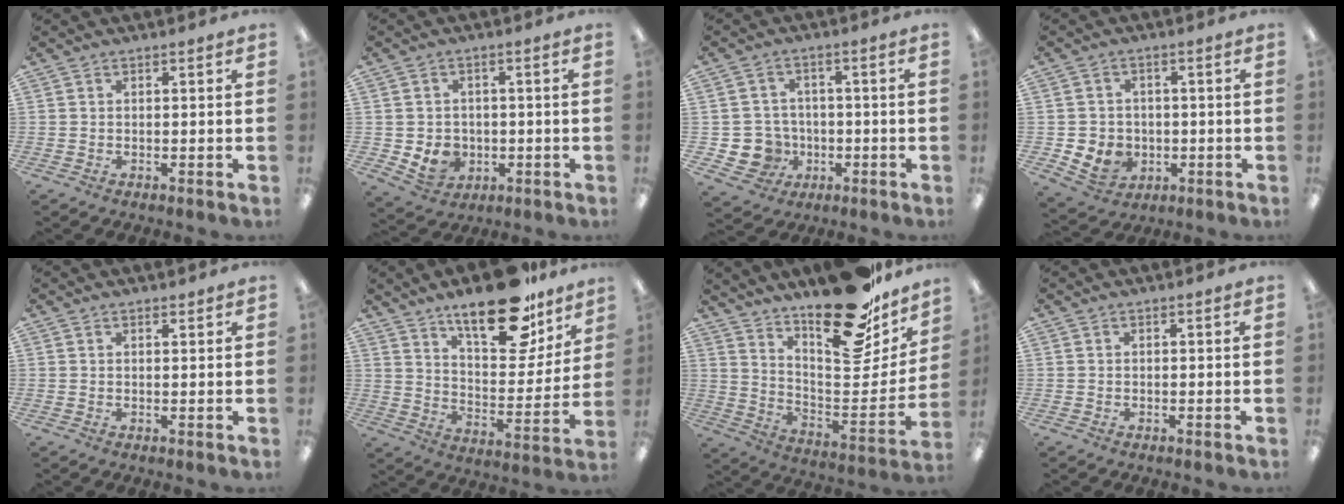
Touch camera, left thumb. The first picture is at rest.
{"total": 6.3, "force": [-1.0, 5.8, 2.3], "torque": [-0.044, 0.007, -0.014]}
{"total": 7.7, "force": [-1.8, 7.2, 1.8], "torque": [-0.063, 0.010, -0.027]}
{"total": 6.6, "force": [-1.7, 6.1, 2.1], "torque": [-0.063, 0.017, -0.026]}
{"total": 1.0, "force": [0.9, 0.4, 0.3], "torque": [0.000, -0.003, 0.015]}
{"total": 21.1, "force": [14.9, 8.7, 12.1], "torque": [-0.175, -0.089, 0.251]}
{"total": 24.2, "force": [17.3, 9.6, 14.0], "torque": [-0.164, -0.127, 0.288]}
{"total": 0.0}